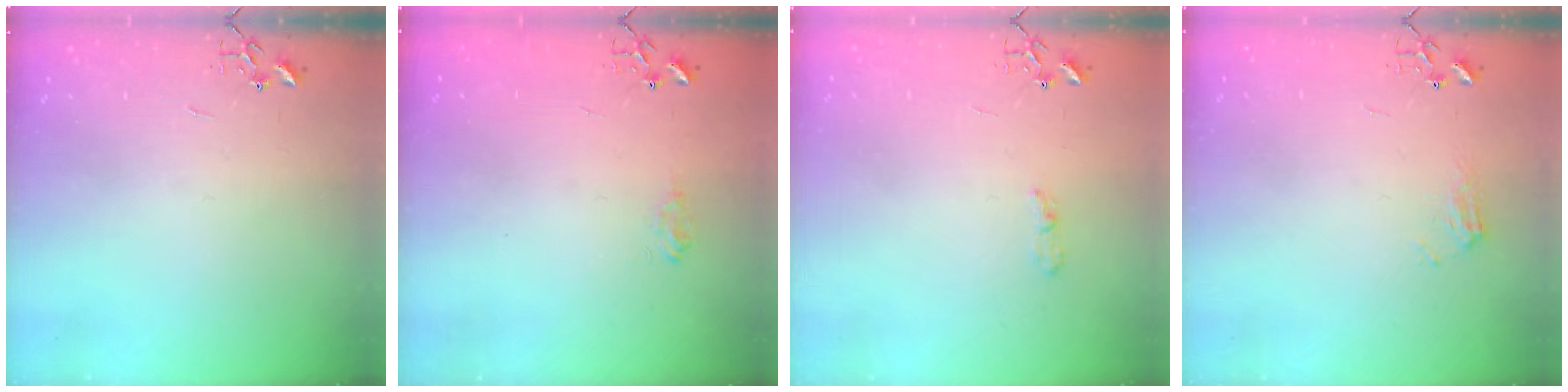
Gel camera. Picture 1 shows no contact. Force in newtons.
{"total": 6.3, "press": 6.3, "slide": 0.8}
{"total": 3.3, "press": 3.3, "slide": 0.5}
{"total": 7.2, "press": 7.2, "slide": 0.8}